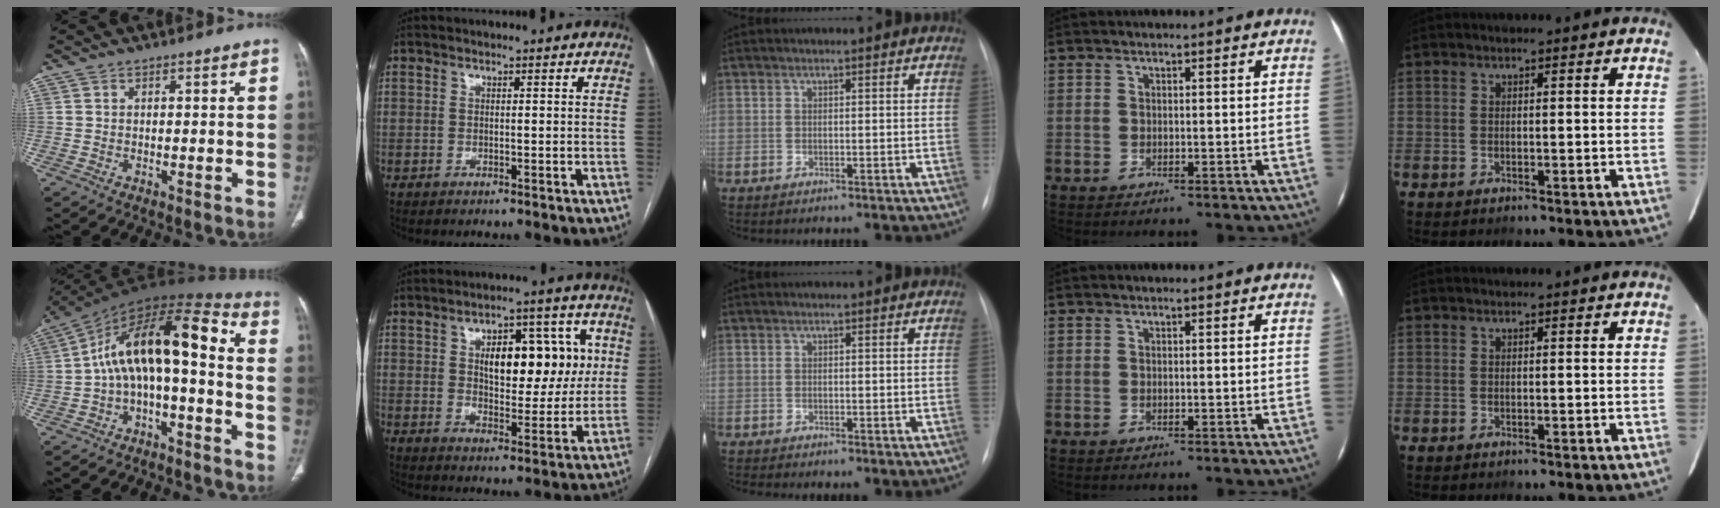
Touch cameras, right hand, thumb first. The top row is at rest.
{"thumb": {"total": 16.0, "force": [-2.4, 6.8, 14.3], "torque": [-0.230, 0.102, -0.044]}, "index": {"total": 13.1, "force": [3.0, 6.4, 11.0], "torque": [-0.153, 0.025, 0.051]}, "middle": {"total": 1.1, "force": [-0.3, 0.4, 1.0], "torque": [-0.022, -0.006, -0.004]}}